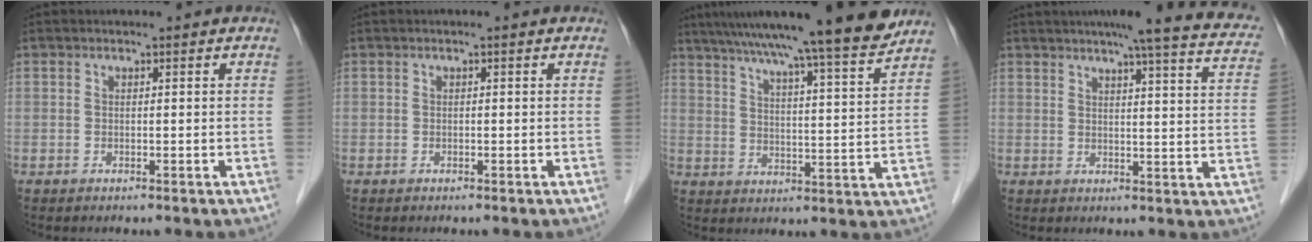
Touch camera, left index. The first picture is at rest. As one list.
[{"total": 0.0}, {"total": 19.1, "force": [16.4, -0.8, 9.7], "torque": [-0.155, -0.006, 0.232]}, {"total": 18.4, "force": [15.5, 1.2, 9.8], "torque": [-0.121, -0.016, 0.167]}]